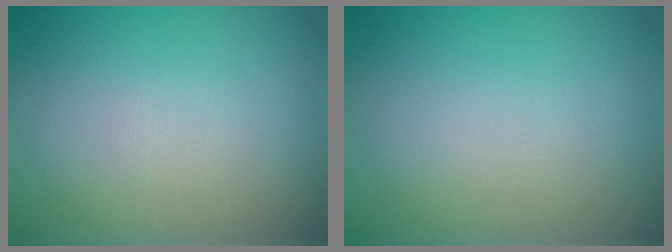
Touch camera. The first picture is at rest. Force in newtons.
{"total": 0.0}